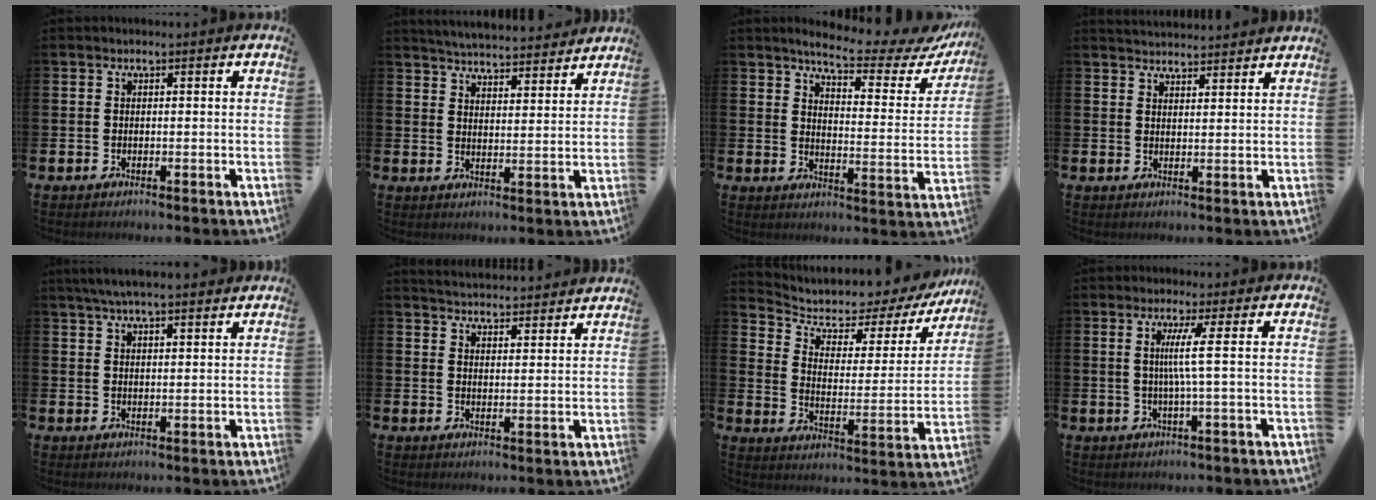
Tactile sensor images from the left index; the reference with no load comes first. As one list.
[{"total": 5.1, "force": [5.1, 0.3, 0.3], "torque": [-0.021, -0.040, 0.089]}, {"total": 6.0, "force": [5.3, 0.9, 2.8], "torque": [-0.066, -0.041, 0.081]}, {"total": 3.2, "force": [3.2, 0.1, 0.0], "torque": [-0.002, -0.019, 0.057]}, {"total": 4.5, "force": [4.0, 0.5, 1.9], "torque": [-0.045, -0.006, 0.072]}, {"total": 4.5, "force": [4.5, 0.1, -0.2], "torque": [-0.005, -0.034, 0.079]}, {"total": 4.9, "force": [4.0, 2.3, 1.6], "torque": [-0.064, -0.031, 0.059]}, {"total": 4.2, "force": [0.7, -0.9, 4.1], "torque": [-0.081, -0.007, 0.006]}]